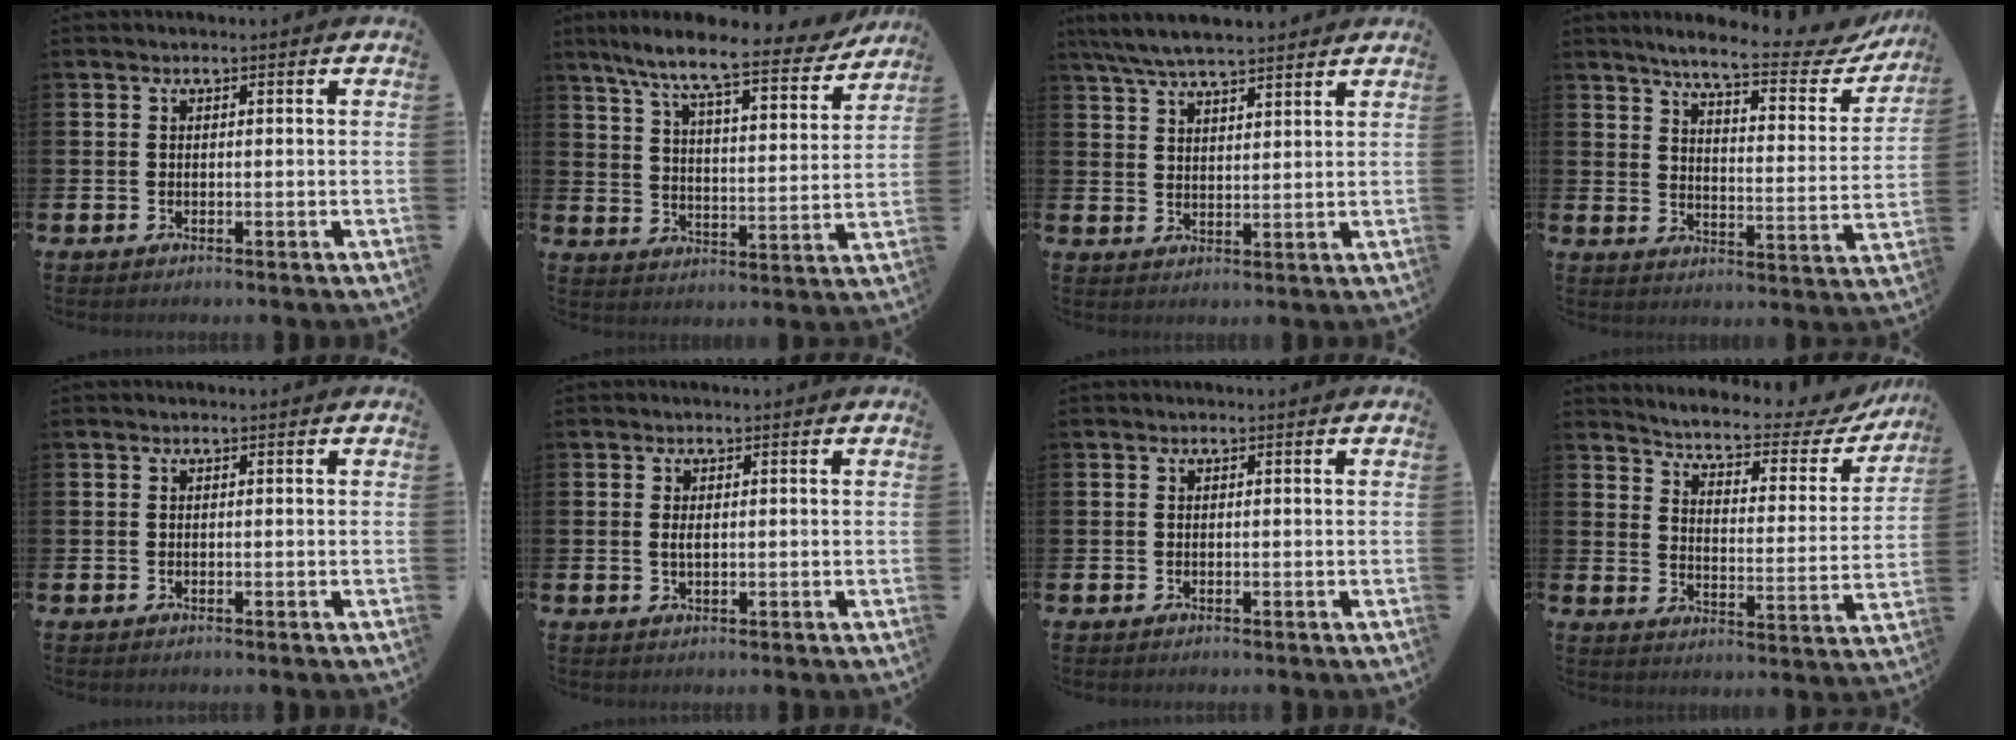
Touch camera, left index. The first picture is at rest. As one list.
[{"total": 9.3, "force": [8.2, 0.9, 4.4], "torque": [-0.104, -0.056, 0.133]}, {"total": 6.3, "force": [5.9, 0.9, 2.0], "torque": [-0.062, -0.015, 0.110]}, {"total": 7.4, "force": [6.5, 0.9, 3.5], "torque": [-0.083, -0.044, 0.103]}, {"total": 0.0}, {"total": 1.2, "force": [0.2, 0.5, 1.1], "torque": [-0.014, 0.001, 0.001]}, {"total": 0.0}, {"total": 5.4, "force": [4.9, 1.1, 1.7], "torque": [-0.055, -0.040, 0.076]}]